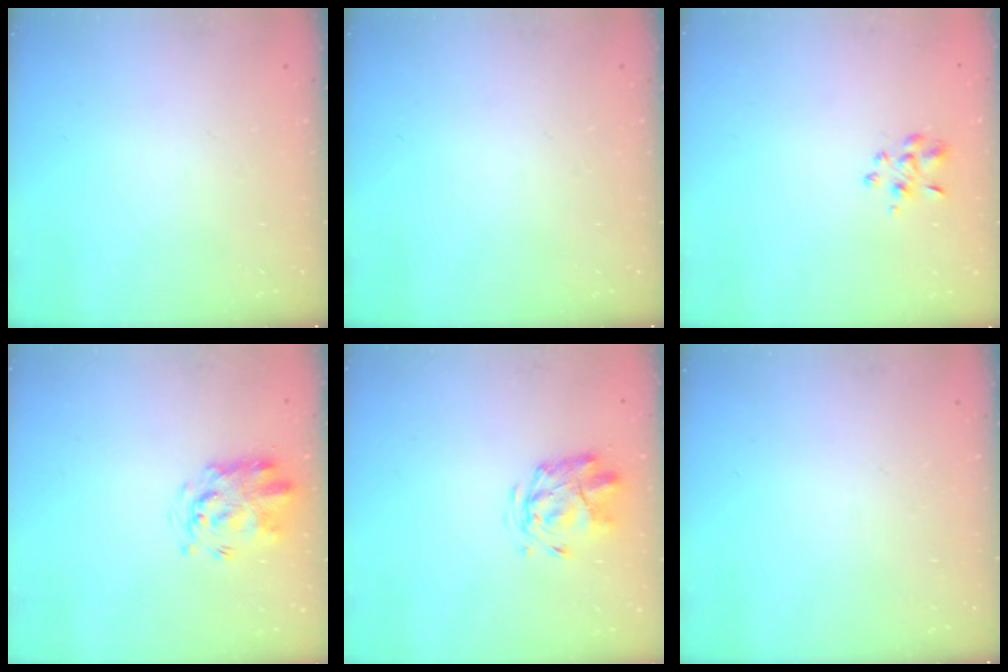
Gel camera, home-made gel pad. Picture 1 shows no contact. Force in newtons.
{"total": 0.0}
{"total": 3.5, "press": 3.3, "slide": 1.2}
{"total": 3.4, "press": 3.3, "slide": 0.7}
{"total": 3.0, "press": 2.8, "slide": 1.3}
{"total": 0.0}